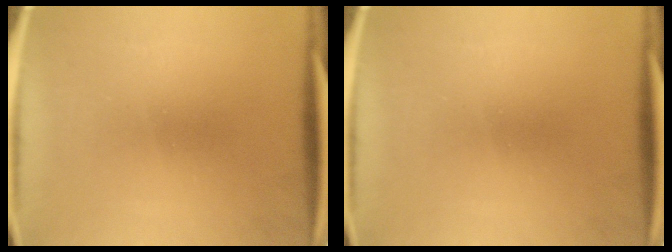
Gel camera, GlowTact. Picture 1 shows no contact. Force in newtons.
{"total": 0.0}